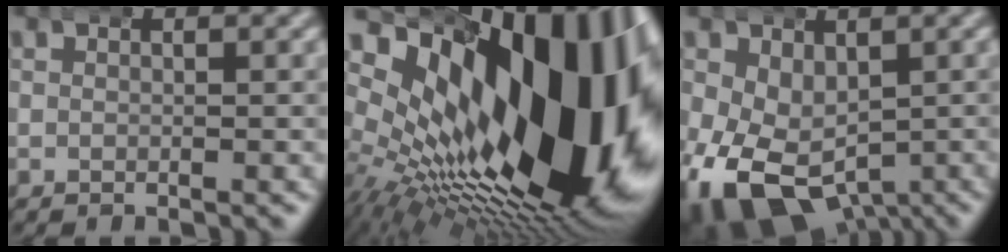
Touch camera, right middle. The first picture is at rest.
{"total": 27.8, "force": [2.9, 15.8, 22.6], "torque": [-0.360, -0.029, 0.067]}
{"total": 11.6, "force": [-4.5, 8.6, 6.4], "torque": [-0.147, -0.079, -0.045]}